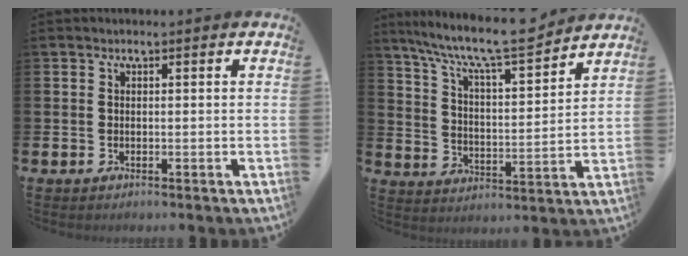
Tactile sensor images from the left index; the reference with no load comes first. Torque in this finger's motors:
{"motor_torque": [1.11, -1.01, 0.81, 0.21]}